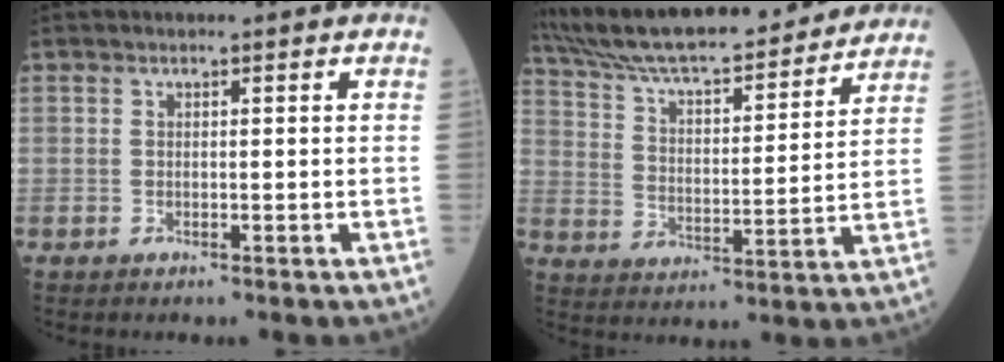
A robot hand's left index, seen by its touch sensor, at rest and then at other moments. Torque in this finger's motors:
{"motor_torque": [0.96, -1.18, 0.13, 0.09]}